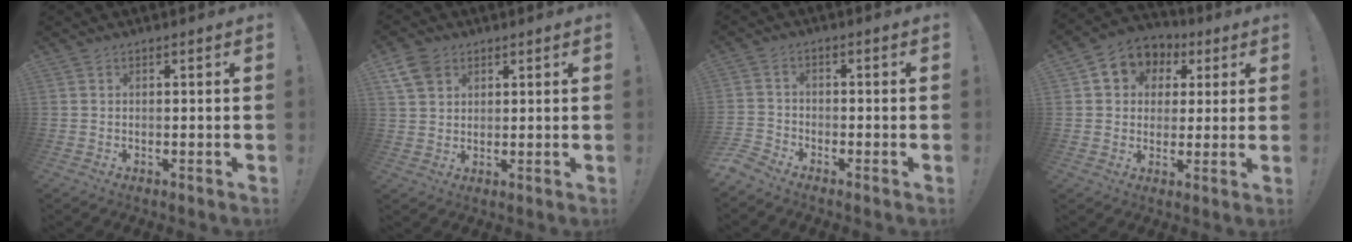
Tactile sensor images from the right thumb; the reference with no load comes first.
{"total": 7.2, "force": [4.1, 5.1, 3.1], "torque": [-0.048, -0.014, 0.081]}
{"total": 4.1, "force": [-3.7, 1.7, 0.8], "torque": [-0.029, 0.008, -0.073]}
{"total": 8.3, "force": [2.2, 7.4, 3.1], "torque": [-0.046, -0.007, 0.048]}